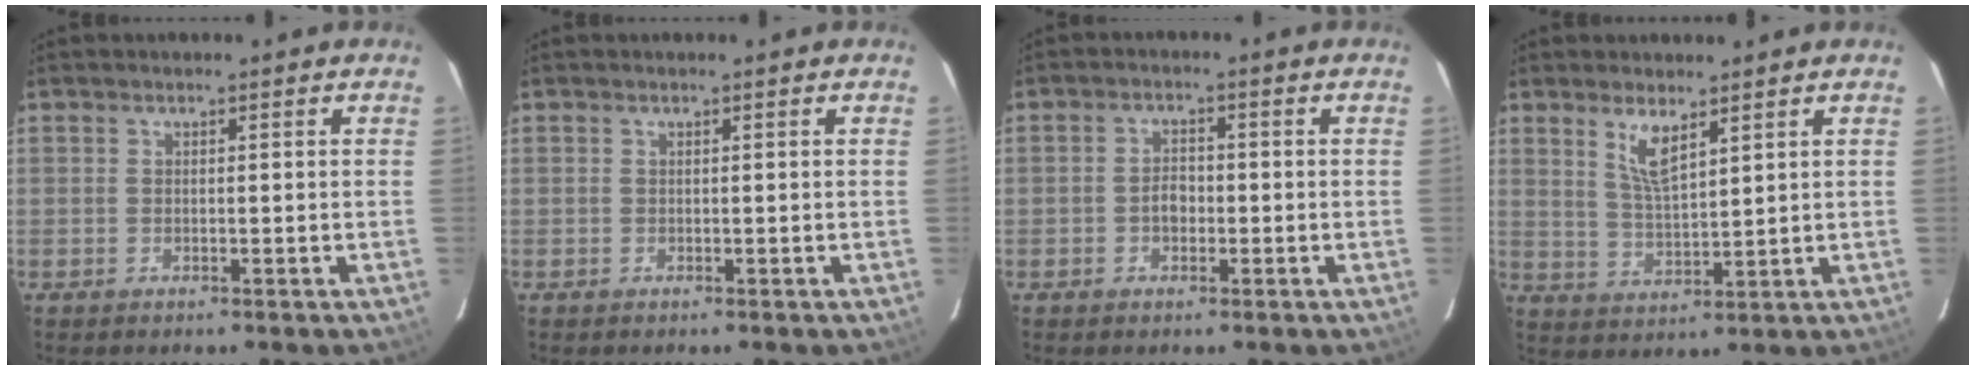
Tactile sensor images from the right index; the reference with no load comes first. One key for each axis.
{"total": 0.0}
{"total": 2.6, "fx": -0.8, "fy": 1.9, "fz": 1.7, "tx": -0.029, "ty": 0.009, "tz": -0.013}
{"total": 5.6, "fx": 3.4, "fy": 1.4, "fz": 4.2, "tx": -0.081, "ty": -0.007, "tz": 0.070}